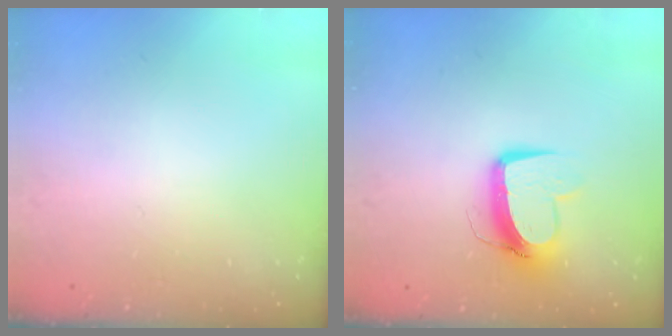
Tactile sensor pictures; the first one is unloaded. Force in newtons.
{"total": 11.4, "press": 11.3, "slide": 1.5}